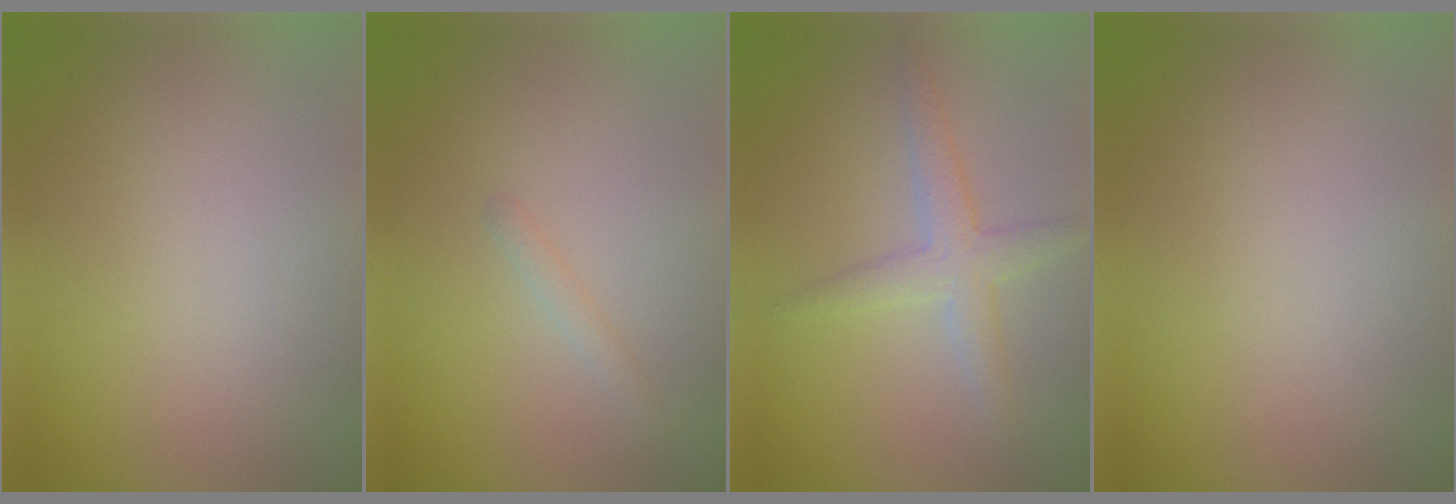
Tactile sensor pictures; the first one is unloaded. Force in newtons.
{"total": 0.9, "press": 0.9, "slide": 0.0}
{"total": 2.7, "press": 2.7, "slide": 0.1}
{"total": 0.0}